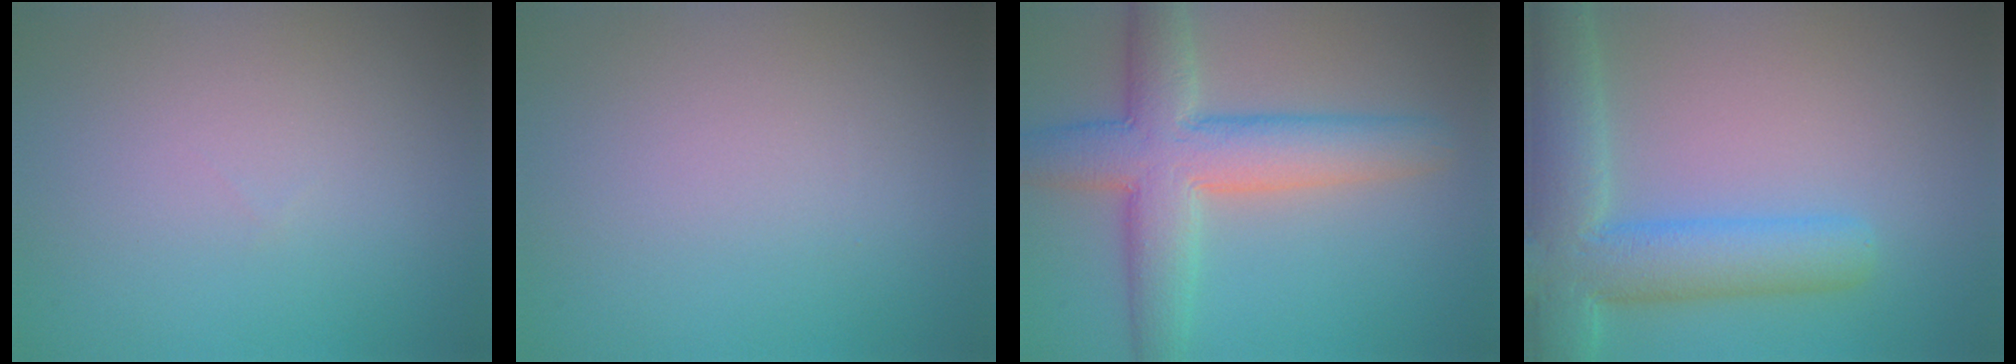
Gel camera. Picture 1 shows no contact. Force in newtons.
{"total": 0.0}
{"total": 8.6, "press": 8.6, "slide": 0.5}
{"total": 8.2, "press": 8.2, "slide": 0.5}